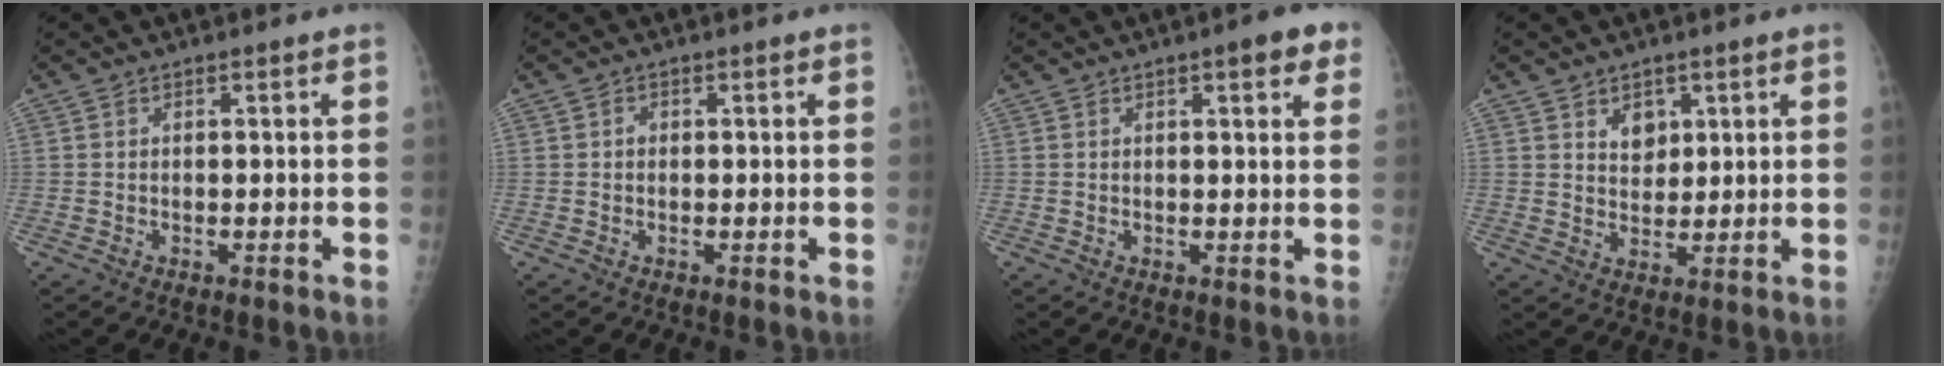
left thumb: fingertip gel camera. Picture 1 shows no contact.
{"total": 0.9, "force": [0.1, 0.8, 0.4], "torque": [0.000, 0.003, -0.001]}
{"total": 5.1, "force": [2.7, 1.4, 4.1], "torque": [-0.039, -0.005, 0.027]}
{"total": 4.2, "force": [2.1, 3.0, 1.9], "torque": [-0.010, -0.017, 0.040]}